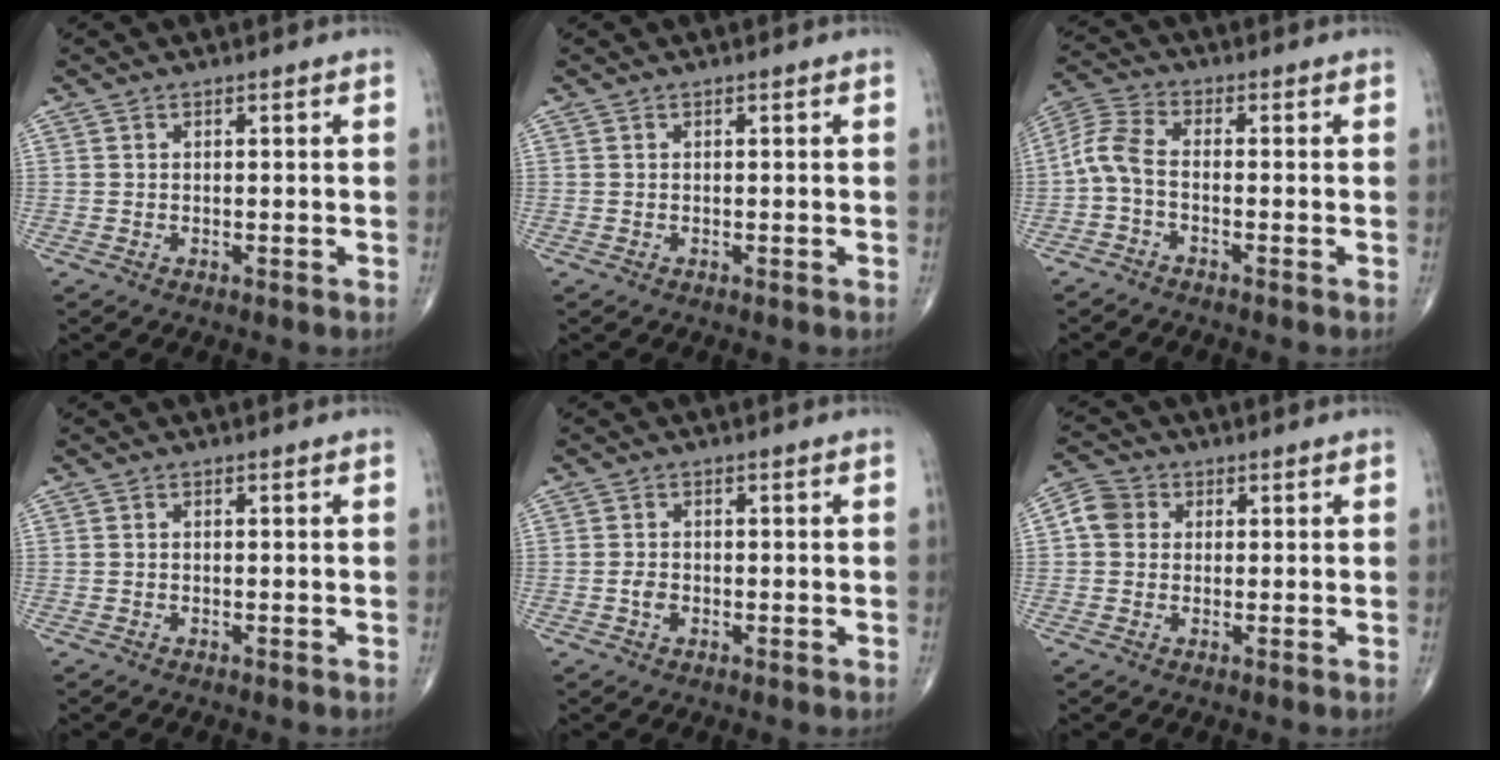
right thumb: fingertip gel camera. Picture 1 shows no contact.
{"total": 0.0}
{"total": 5.5, "force": [-1.6, 2.5, 4.7], "torque": [-0.111, 0.023, -0.045]}
{"total": 0.0}
{"total": 1.9, "force": [-0.5, 1.3, 1.2], "torque": [-0.021, 0.004, -0.012]}
{"total": 4.9, "force": [0.6, 4.3, 2.2], "torque": [-0.029, 0.012, 0.001]}